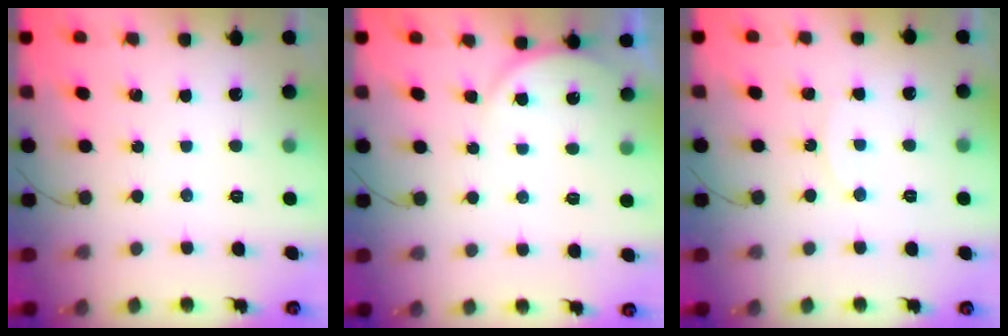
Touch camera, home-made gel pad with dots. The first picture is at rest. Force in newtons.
{"total": 3.8, "press": 3.2, "slide": 2.2}
{"total": 5.4, "press": 5.3, "slide": 0.7}